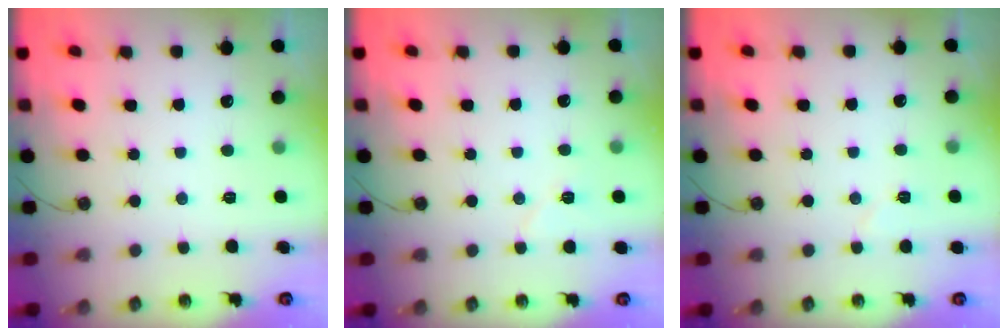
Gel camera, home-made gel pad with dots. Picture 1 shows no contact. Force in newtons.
{"total": 5.4, "press": 5.3, "slide": 1.2}
{"total": 4.0, "press": 3.9, "slide": 0.8}